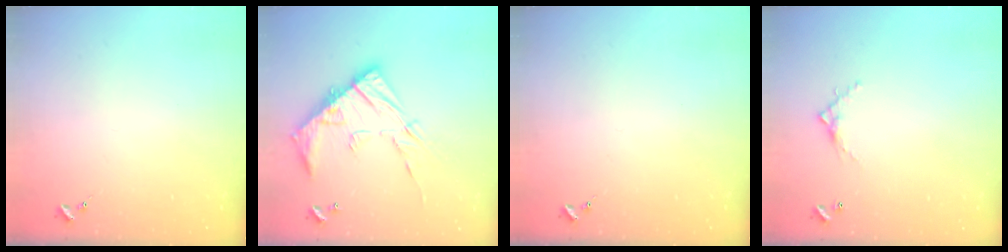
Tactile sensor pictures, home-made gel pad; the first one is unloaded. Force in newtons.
{"total": 17.3, "press": 17.3, "slide": 1.4}
{"total": 0.0}
{"total": 5.2, "press": 5.2, "slide": 0.2}